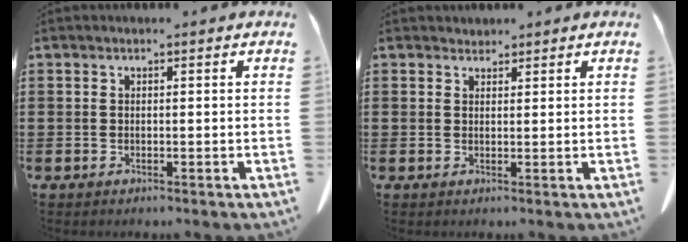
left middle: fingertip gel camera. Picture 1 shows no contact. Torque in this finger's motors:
{"motor_torque": [-0.04, 0.08, -0.03, -0.02]}